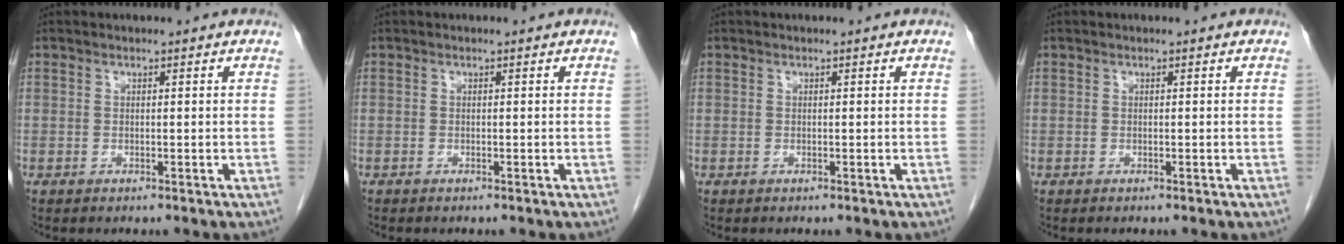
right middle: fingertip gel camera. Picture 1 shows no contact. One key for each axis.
{"total": 0.0}
{"total": 0.0}
{"total": 0.0}